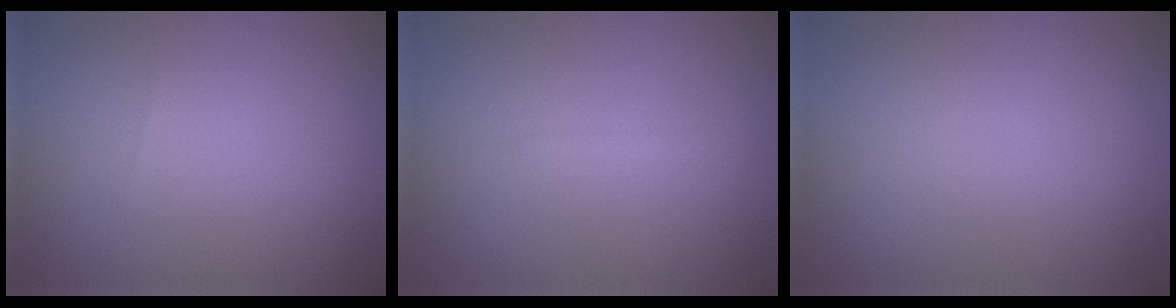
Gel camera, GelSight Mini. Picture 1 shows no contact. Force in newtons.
{"total": 0.8, "press": 0.7, "slide": 0.1}
{"total": 0.0}